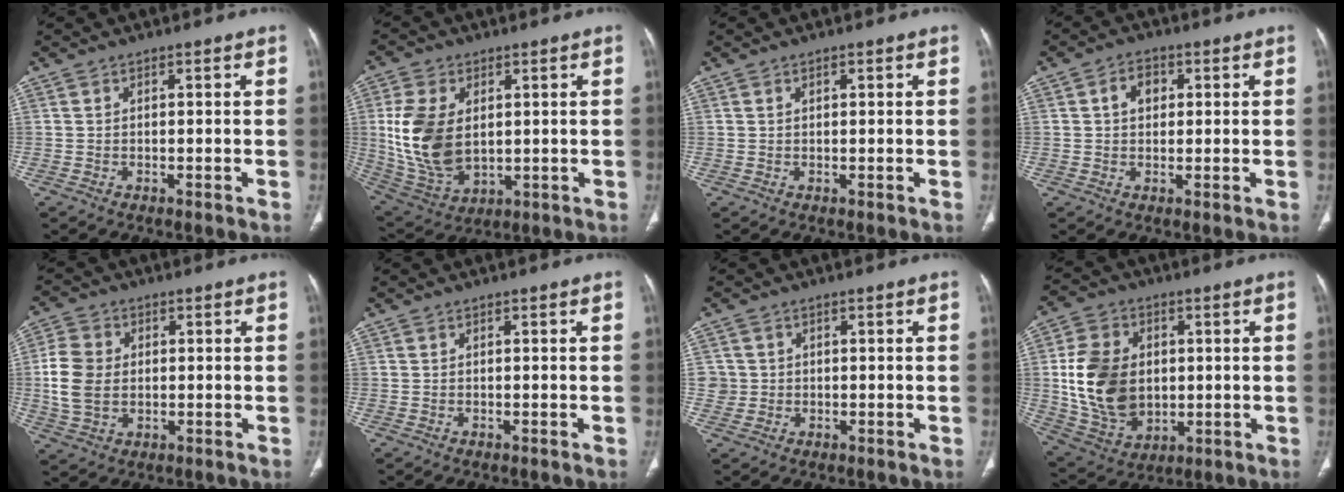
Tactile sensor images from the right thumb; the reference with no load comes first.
{"total": 15.0, "force": [1.7, 9.7, 11.4], "torque": [-0.219, -0.011, 0.048]}
{"total": 0.8, "force": [0.4, 0.4, 0.5], "torque": [-0.008, -0.001, 0.006]}
{"total": 4.6, "force": [1.1, 3.5, 2.7], "torque": [-0.026, 0.007, 0.015]}
{"total": 9.2, "force": [0.2, 7.0, 6.1], "torque": [-0.119, 0.006, 0.005]}
{"total": 0.0}
{"total": 2.7, "force": [0.2, 2.7, 0.0], "torque": [0.018, 0.006, 0.005]}
{"total": 16.5, "force": [0.9, 12.4, 10.9], "torque": [-0.173, -0.004, 0.033]}